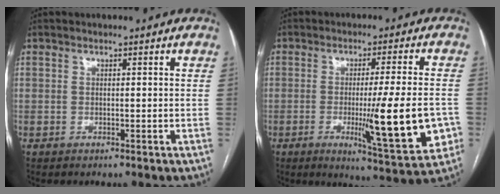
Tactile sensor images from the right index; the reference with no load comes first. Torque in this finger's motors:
{"motor_torque": [0.55, 0.42, 0.27, 0.14]}